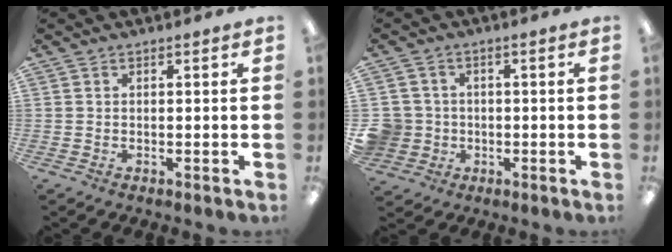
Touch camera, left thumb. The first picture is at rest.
{"total": 6.1, "force": [-0.5, 6.0, 1.1], "torque": [-0.037, 0.014, -0.006]}